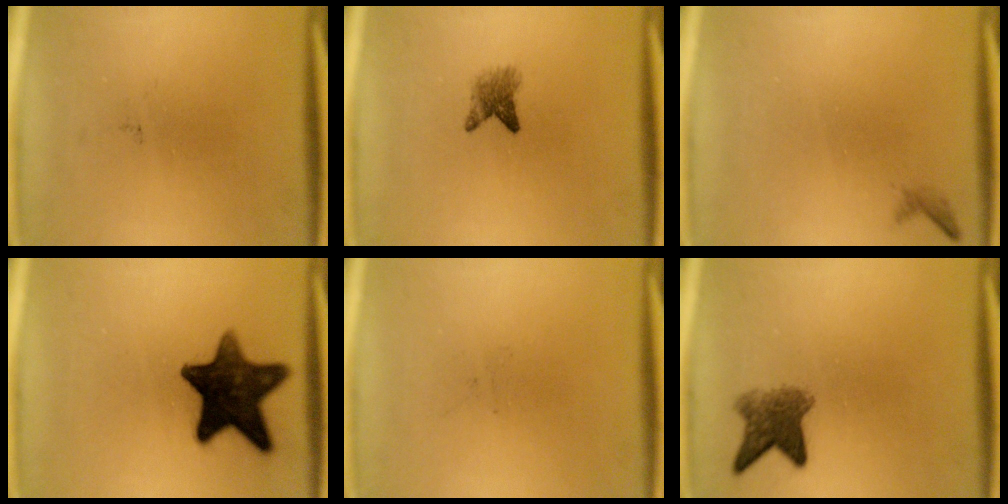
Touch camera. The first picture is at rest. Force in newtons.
{"total": 2.7}
{"total": 0.6}
{"total": 14.5}
{"total": 0.0}
{"total": 4.8}